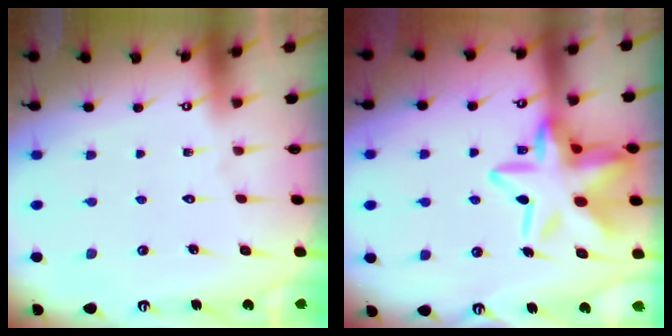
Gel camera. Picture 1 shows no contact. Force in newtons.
{"total": 18.7, "press": 18.7, "slide": 1.6}